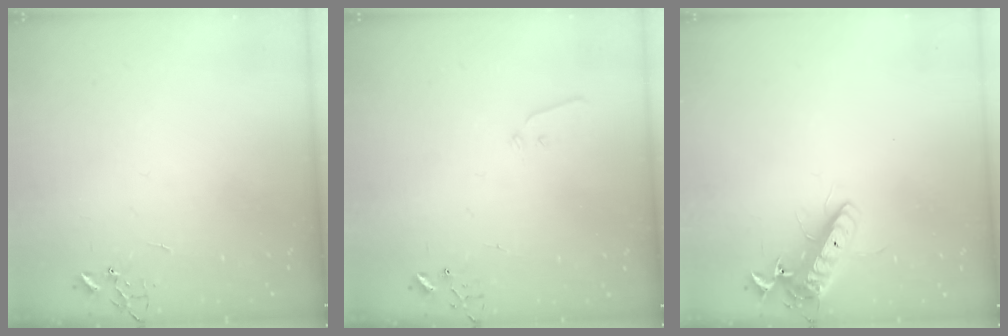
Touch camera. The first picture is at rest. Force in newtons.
{"total": 4.0, "press": 3.9, "slide": 0.6}
{"total": 13.4, "press": 13.1, "slide": 2.5}